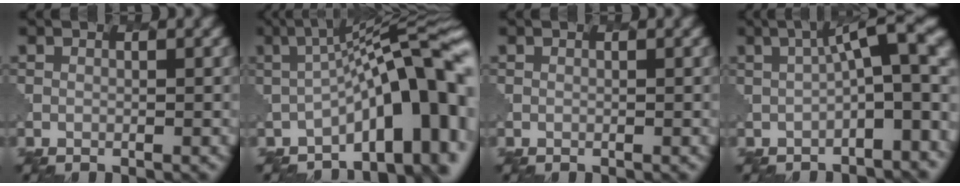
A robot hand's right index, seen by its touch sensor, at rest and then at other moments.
{"total": 13.0, "force": [-3.4, 4.1, 11.8], "torque": [-0.131, 0.028, -0.052]}
{"total": 0.0}
{"total": 7.4, "force": [-0.6, 2.4, 7.0], "torque": [-0.091, 0.011, -0.013]}